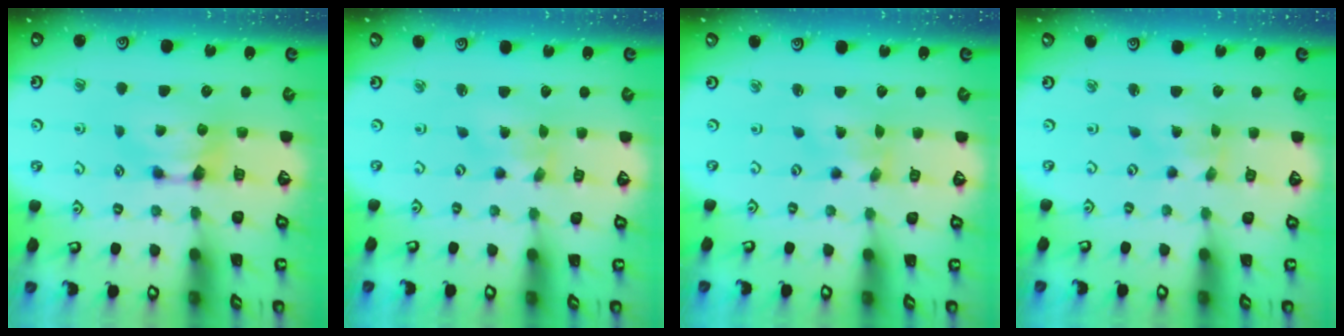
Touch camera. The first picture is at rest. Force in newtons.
{"total": 2.9, "press": 2.7, "slide": 0.9}
{"total": 2.9, "press": 2.7, "slide": 0.9}
{"total": 3.7, "press": 3.6, "slide": 0.8}